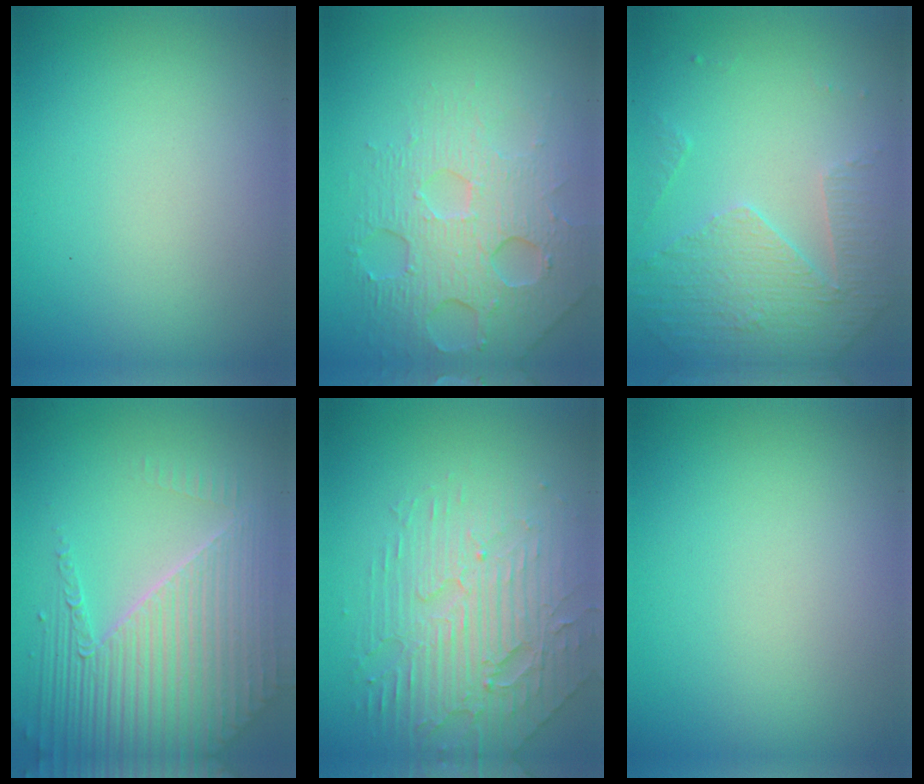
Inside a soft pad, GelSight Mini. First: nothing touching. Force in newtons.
{"total": 6.2, "press": 4.7, "slide": 4.1}
{"total": 4.9, "press": 3.4, "slide": 3.4}
{"total": 6.7, "press": 5.3, "slide": 4.1}
{"total": 5.2, "press": 4.2, "slide": 3.0}
{"total": 0.0}